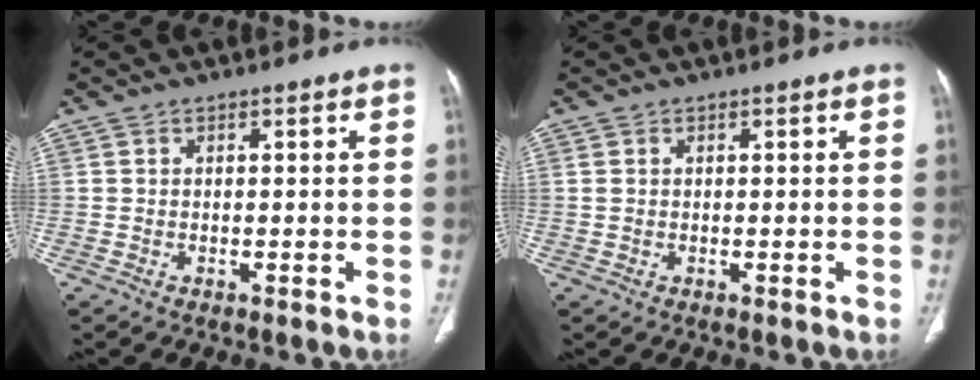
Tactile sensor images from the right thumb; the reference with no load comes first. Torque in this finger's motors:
{"motor_torque": [-0.18, -0.31, -0.11, -0.03, -0.02]}